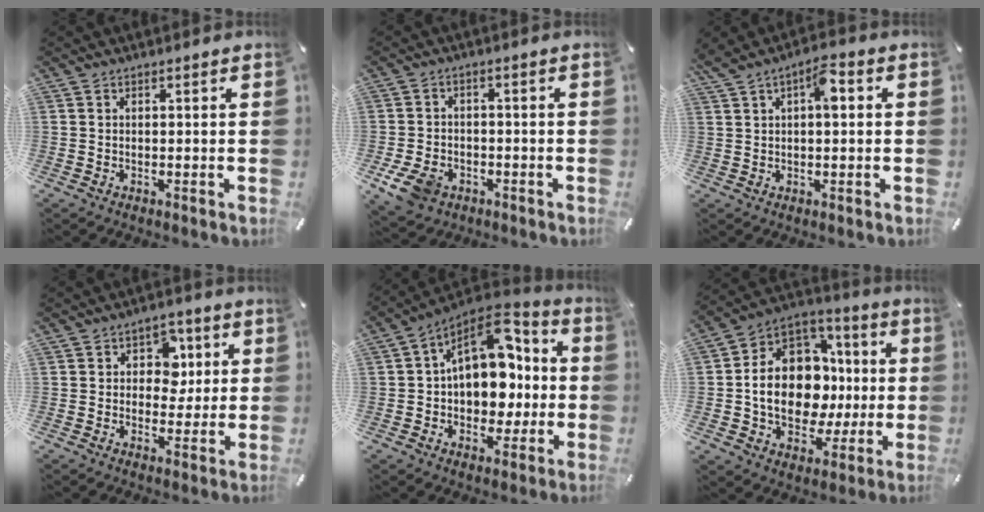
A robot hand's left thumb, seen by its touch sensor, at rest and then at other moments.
{"total": 7.5, "force": [-3.5, 5.4, 3.8], "torque": [-0.080, 0.011, -0.065]}
{"total": 6.2, "force": [1.9, 2.6, 5.2], "torque": [-0.080, 0.002, 0.029]}
{"total": 7.3, "force": [1.4, 6.3, 3.4], "torque": [-0.037, -0.001, 0.019]}
{"total": 16.2, "force": [2.9, 11.9, 10.6], "torque": [-0.158, -0.022, 0.054]}
{"total": 17.7, "force": [-1.3, 14.1, 10.5], "torque": [-0.199, -0.004, -0.017]}